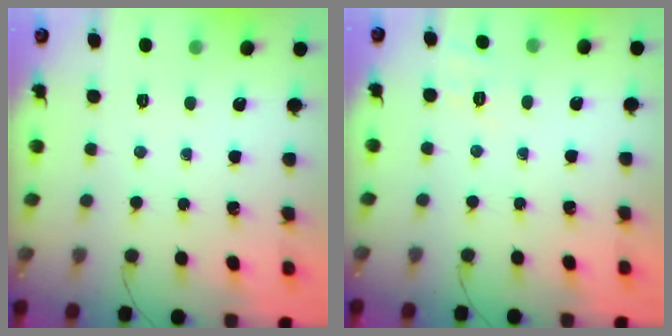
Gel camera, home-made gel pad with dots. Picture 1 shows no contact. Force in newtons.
{"total": 2.3, "press": 0.9, "slide": 2.1}